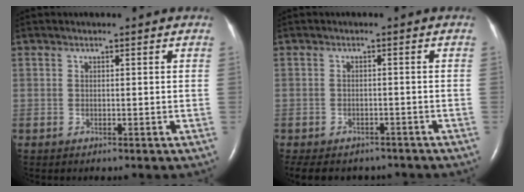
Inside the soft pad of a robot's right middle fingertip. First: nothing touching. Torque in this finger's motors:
{"motor_torque": [-0.12, -0.18, 0.19, 0.07]}